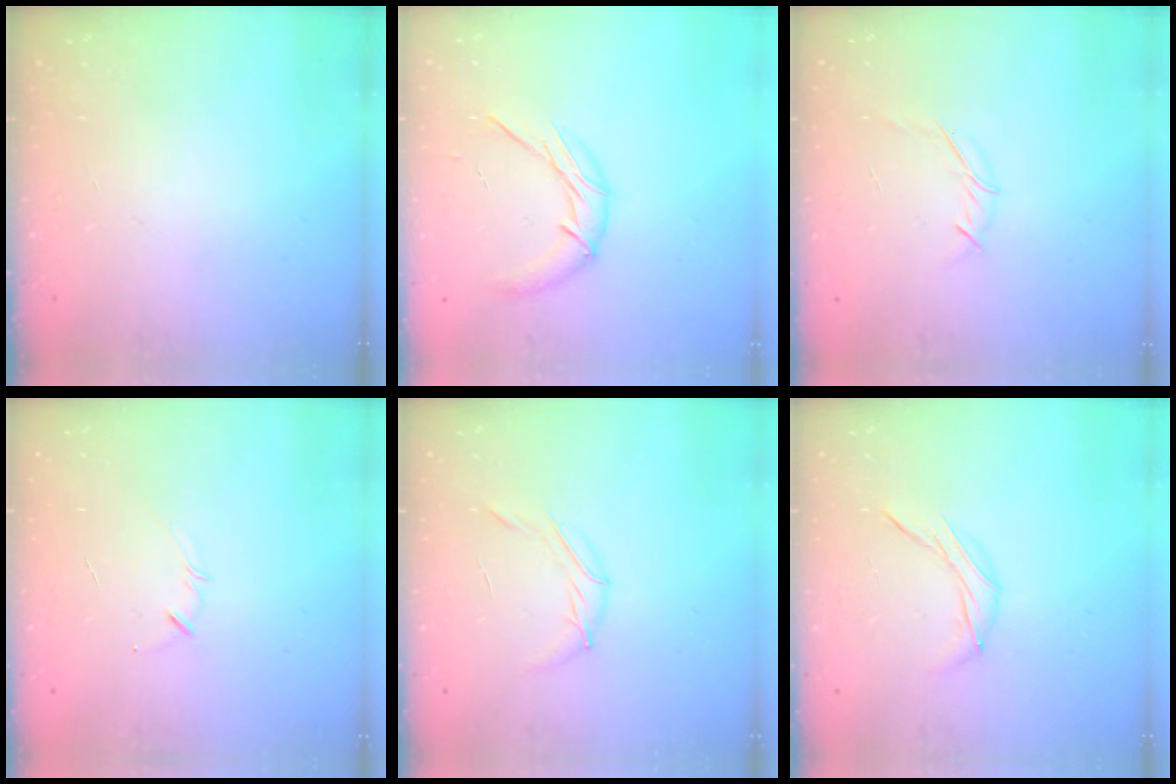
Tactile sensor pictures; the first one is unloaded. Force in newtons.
{"total": 9.8, "press": 9.8, "slide": 0.3}
{"total": 4.0, "press": 3.9, "slide": 0.9}
{"total": 2.4, "press": 2.3, "slide": 0.5}
{"total": 6.2, "press": 6.0, "slide": 1.3}
{"total": 6.4, "press": 6.4, "slide": 0.3}